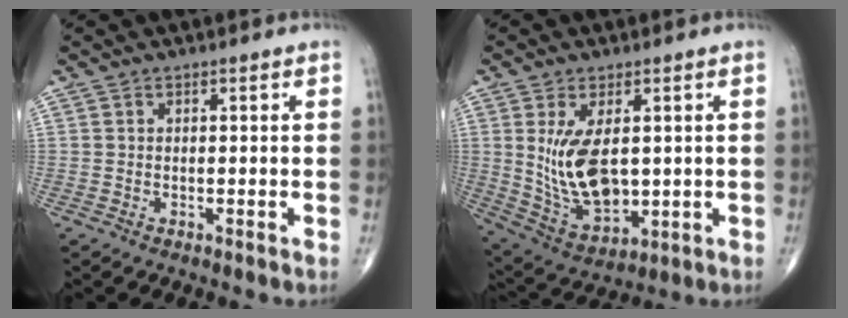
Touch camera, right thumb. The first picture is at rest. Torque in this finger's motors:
{"motor_torque": [0.18, 0.49, 0.74, 0.41, 0.35]}